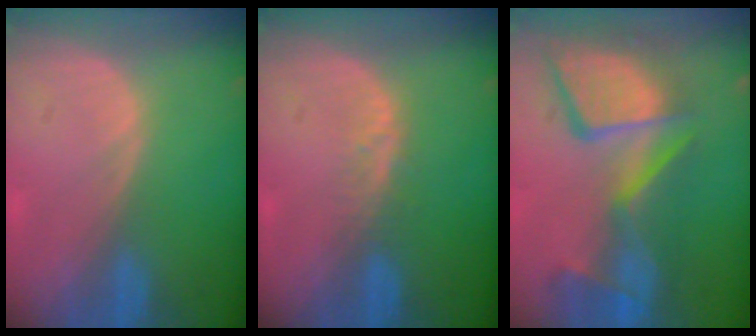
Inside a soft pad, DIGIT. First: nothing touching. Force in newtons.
{"total": 2.1, "press": 2.1, "slide": 0.2}
{"total": 13.6, "press": 11.1, "slide": 7.8}